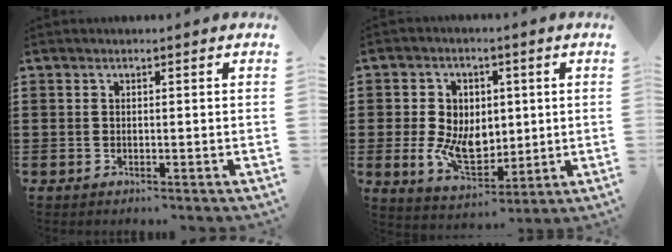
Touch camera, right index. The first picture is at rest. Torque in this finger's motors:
{"motor_torque": [2.14, 0.00, 0.45, 0.21]}